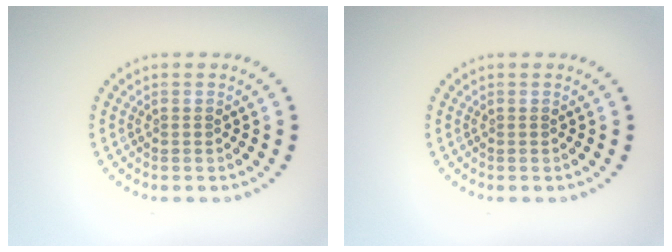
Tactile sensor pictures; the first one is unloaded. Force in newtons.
{"total": 0.0}